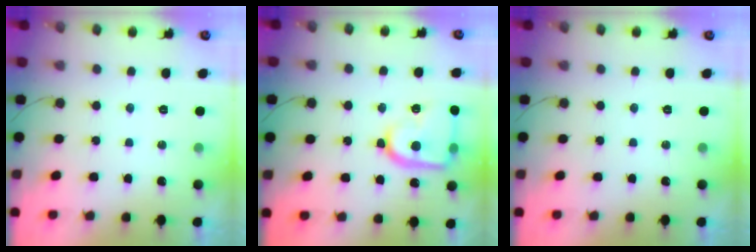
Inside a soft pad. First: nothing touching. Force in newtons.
{"total": 17.0, "press": 16.9, "slide": 1.6}
{"total": 0.0}